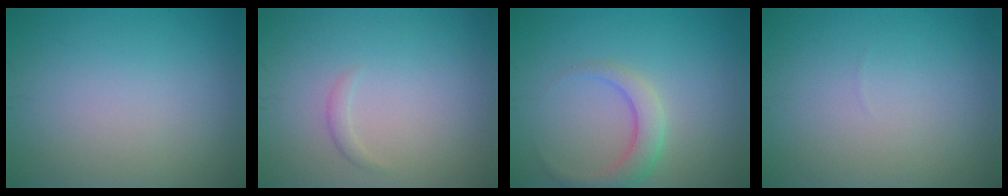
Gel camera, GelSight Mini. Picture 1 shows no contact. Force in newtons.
{"total": 0.8, "press": 0.8, "slide": 0.1}
{"total": 2.9, "press": 2.9, "slide": 0.1}
{"total": 0.0}